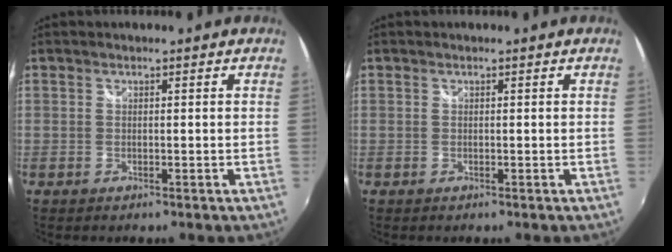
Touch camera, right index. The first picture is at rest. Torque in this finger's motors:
{"motor_torque": [0.00, 0.00, 0.00, 0.00]}